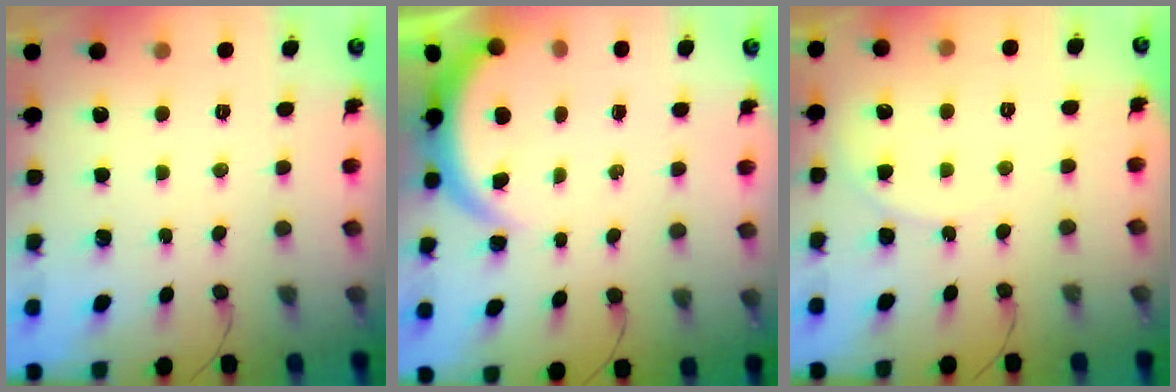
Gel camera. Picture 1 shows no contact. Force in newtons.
{"total": 3.9, "press": 3.9, "slide": 0.1}
{"total": 5.6, "press": 5.6, "slide": 0.8}